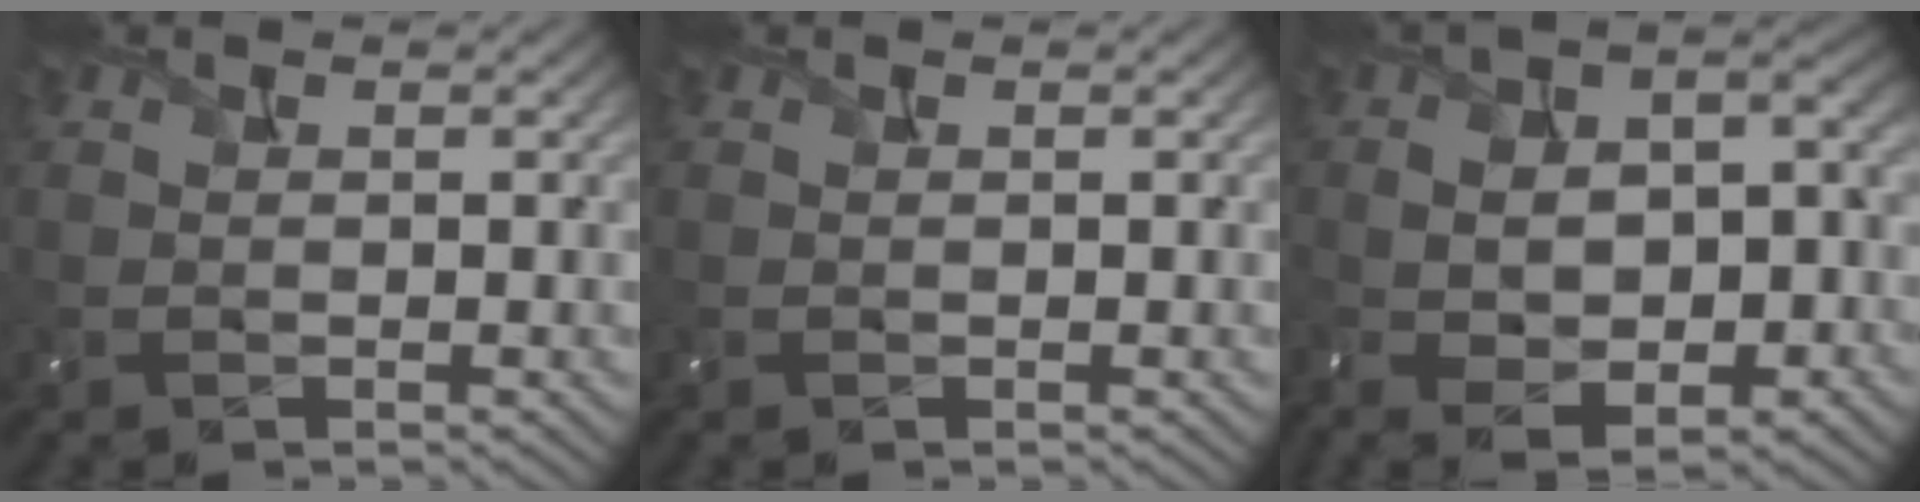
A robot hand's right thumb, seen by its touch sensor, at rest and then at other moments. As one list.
[{"total": 0.0}, {"total": 12.8, "force": [-2.9, 7.0, 10.3], "torque": [-0.183, -0.024, -0.016]}]